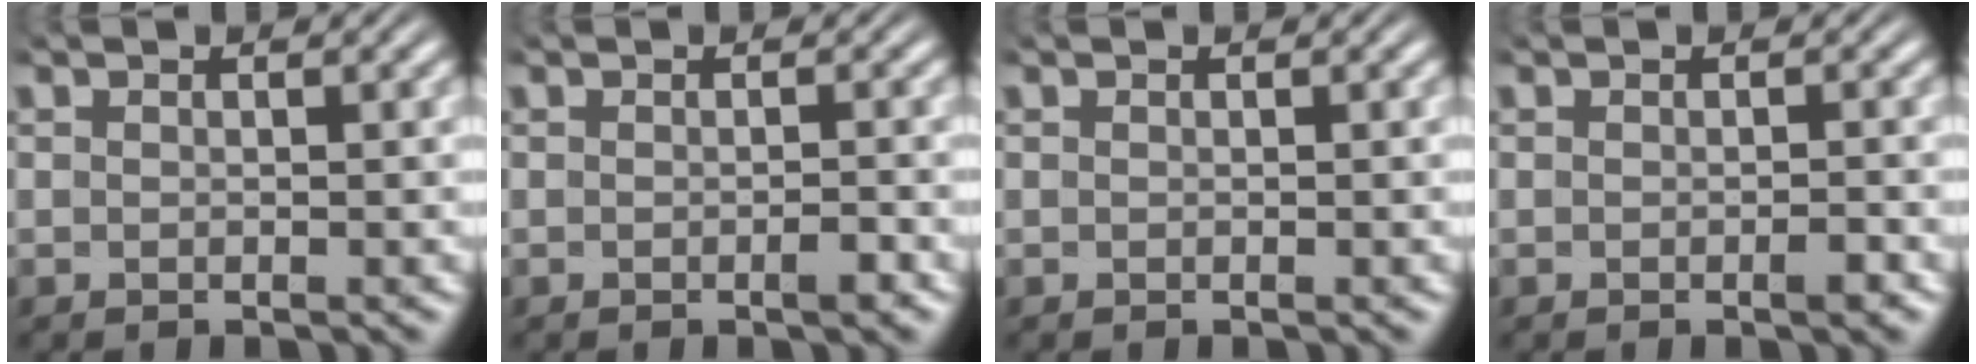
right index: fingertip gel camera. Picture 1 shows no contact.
{"total": 0.7, "force": [-0.5, 0.1, 0.6], "torque": [-0.007, 0.003, -0.010]}
{"total": 0.0}
{"total": 0.7, "force": [-0.4, 0.1, 0.6], "torque": [-0.008, 0.003, -0.008]}